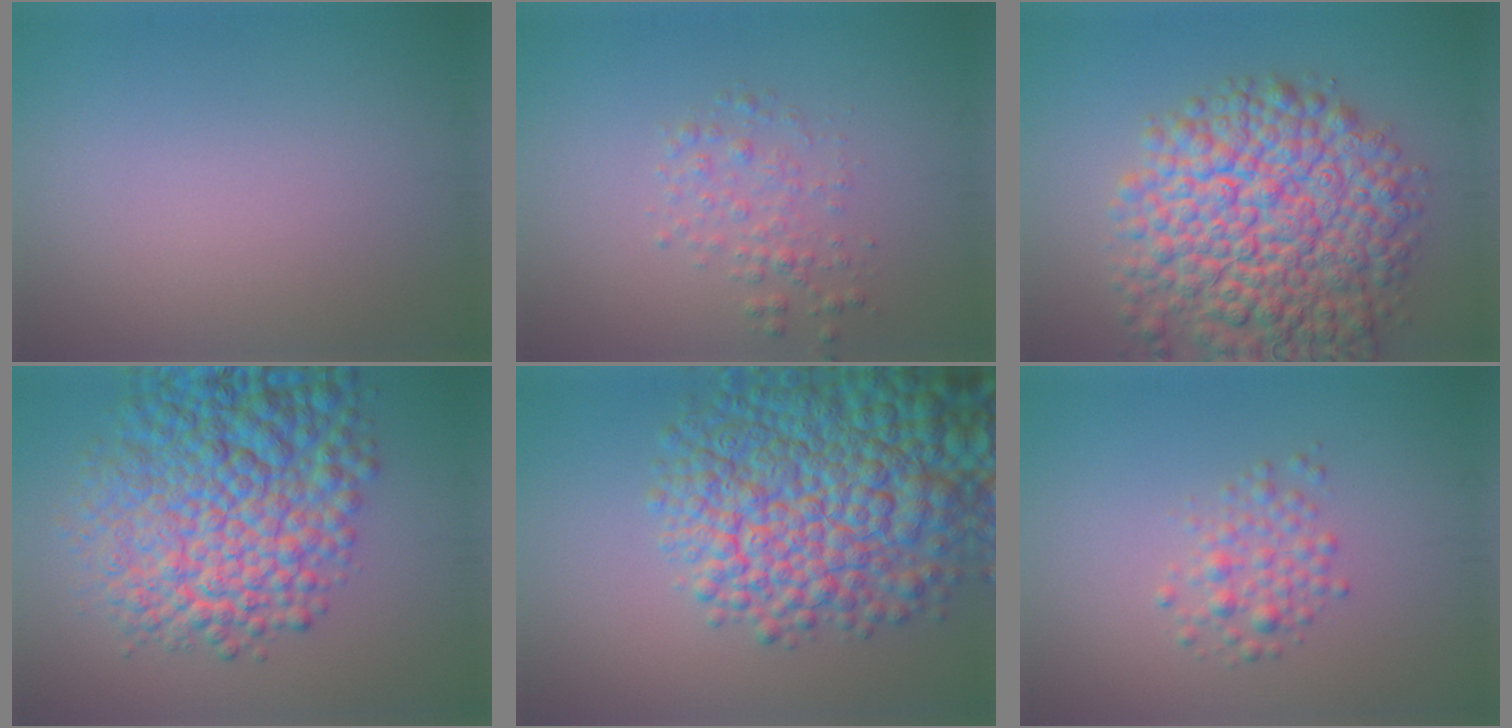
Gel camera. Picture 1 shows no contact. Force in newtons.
{"total": 1.9, "press": 1.9, "slide": 0.0}
{"total": 12.4, "press": 12.4, "slide": 0.5}
{"total": 12.2, "press": 12.2, "slide": 0.3}
{"total": 12.6, "press": 12.5, "slide": 0.4}
{"total": 2.2, "press": 2.2, "slide": 0.1}